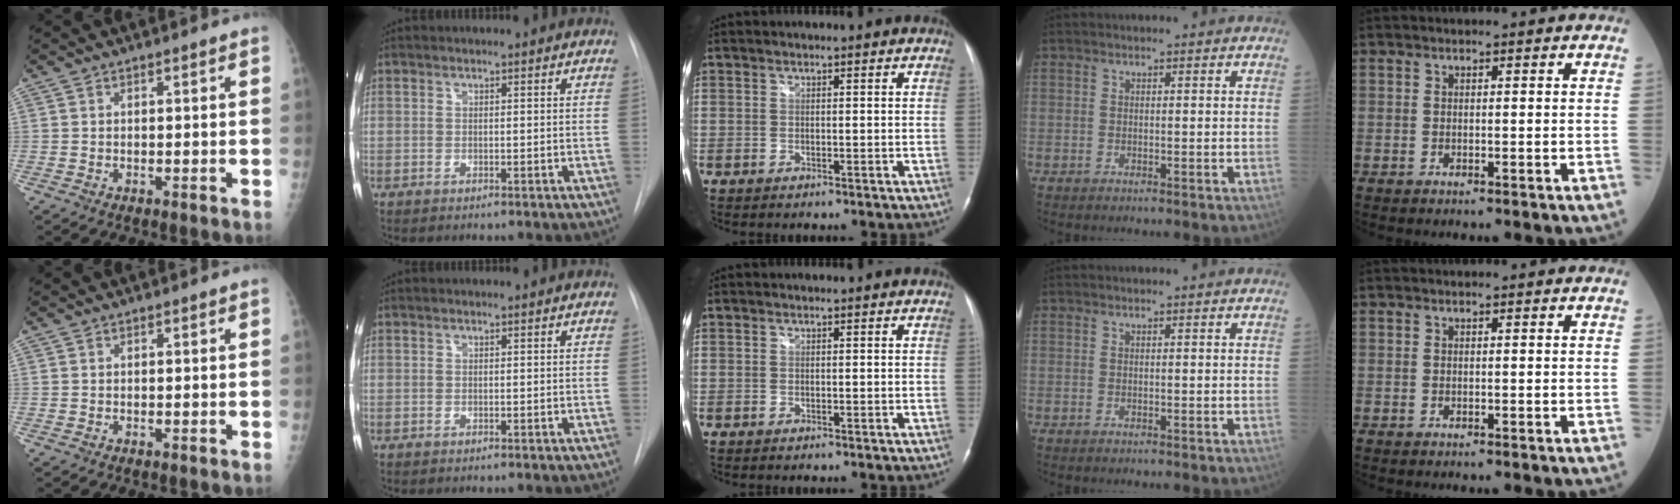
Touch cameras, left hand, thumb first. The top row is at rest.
{}